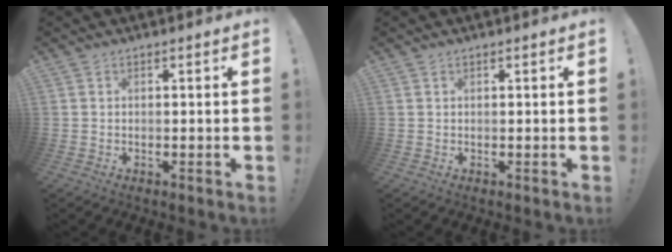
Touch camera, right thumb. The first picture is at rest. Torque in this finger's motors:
{"motor_torque": [-0.04, 0.13, -0.10, 0.14, 0.02]}